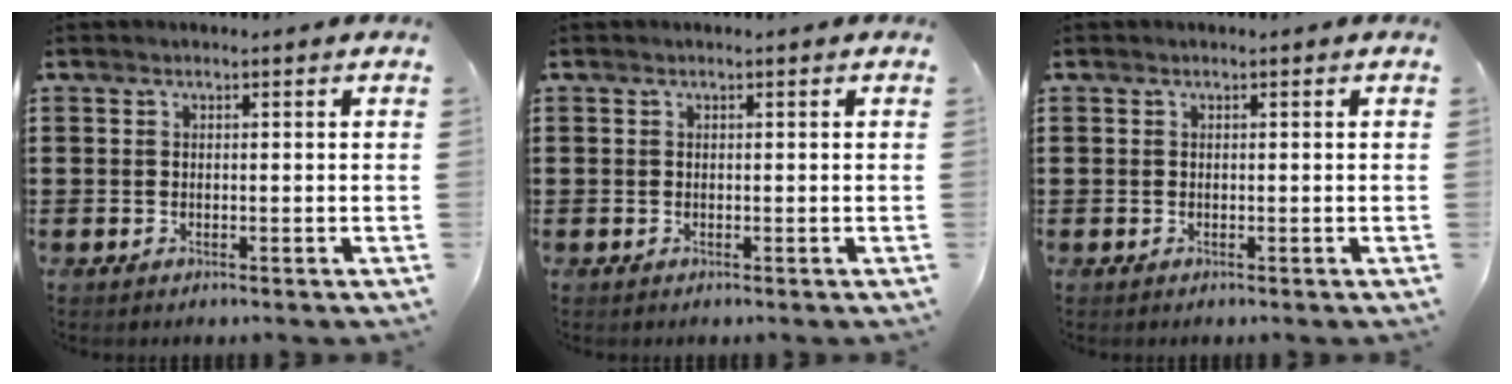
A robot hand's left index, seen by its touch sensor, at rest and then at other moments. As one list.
[{"total": 0.0}, {"total": 0.0}]